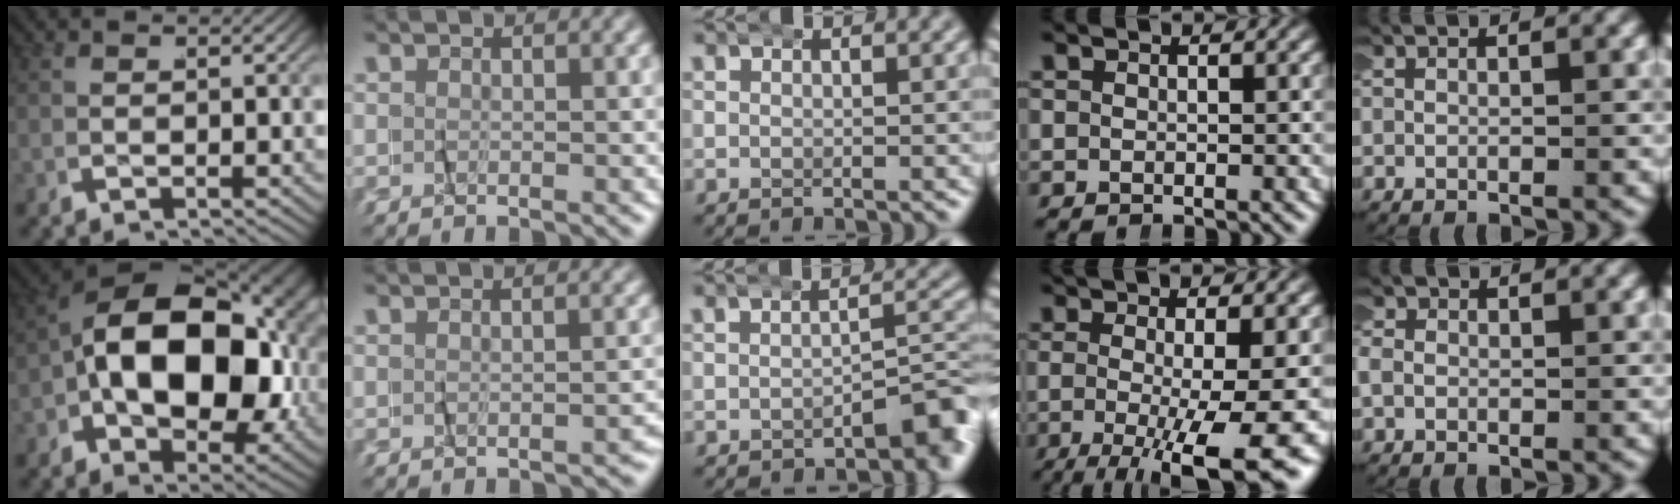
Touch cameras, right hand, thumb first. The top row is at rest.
{"thumb": {"total": 18.5, "force": [-0.2, 11.4, 14.5], "torque": [-0.250, -0.034, 0.009]}, "index": {"total": 1.1, "force": [-1.1, 0.0, 0.2], "torque": [-0.007, 0.001, -0.016]}, "middle": {"total": 3.6, "force": [-1.8, 1.5, 2.8], "torque": [-0.027, 0.004, -0.029]}, "ring": {"total": 8.6, "force": [-3.5, 1.8, 7.7], "torque": [-0.121, -0.025, -0.039]}, "little": {"total": 1.7, "force": [0.1, 1.6, 0.8], "torque": [-0.028, 0.001, -0.002]}}